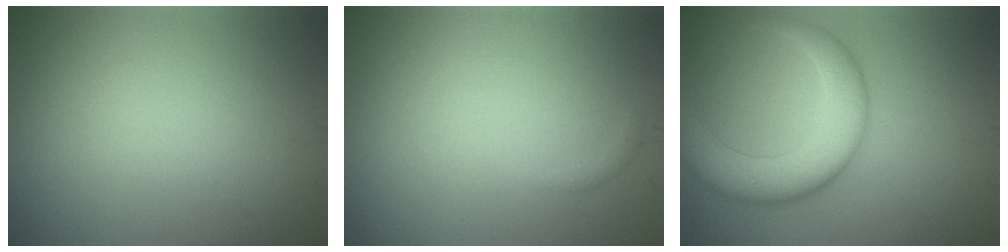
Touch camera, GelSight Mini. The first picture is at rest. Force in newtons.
{"total": 0.6, "press": 0.6, "slide": 0.1}
{"total": 6.6, "press": 6.6, "slide": 0.4}